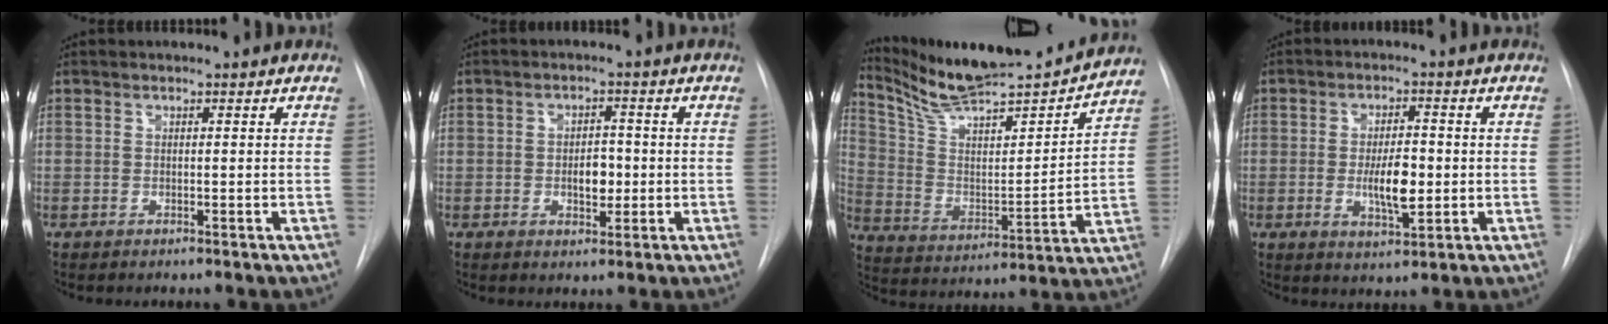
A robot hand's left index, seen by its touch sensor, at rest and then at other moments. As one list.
[{"total": 3.8, "force": [-0.5, 2.1, 3.1], "torque": [-0.043, 0.003, -0.002]}, {"total": 20.6, "force": [19.2, 1.4, 7.3], "torque": [-0.132, -0.027, 0.302]}, {"total": 6.4, "force": [-0.7, 2.1, 6.0], "torque": [-0.106, -0.006, -0.009]}]